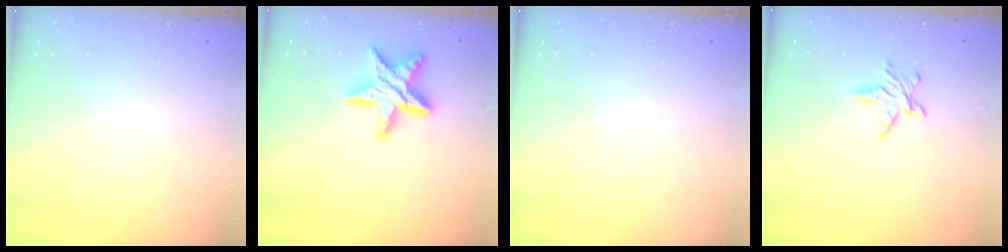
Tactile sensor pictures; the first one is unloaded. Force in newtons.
{"total": 15.4, "press": 15.4, "slide": 1.3}
{"total": 0.0}
{"total": 5.6, "press": 5.6, "slide": 0.4}